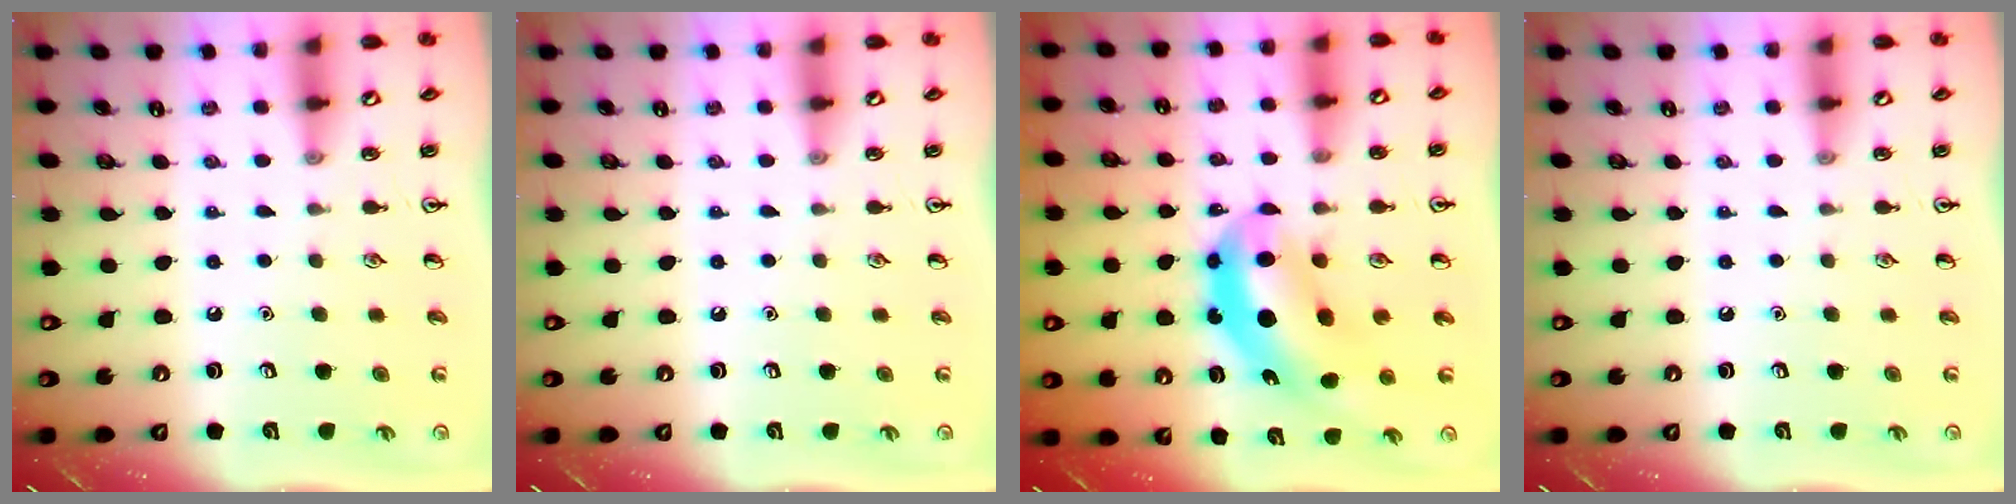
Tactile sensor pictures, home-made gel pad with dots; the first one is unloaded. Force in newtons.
{"total": 0.0}
{"total": 10.4, "press": 10.0, "slide": 3.0}
{"total": 0.0}